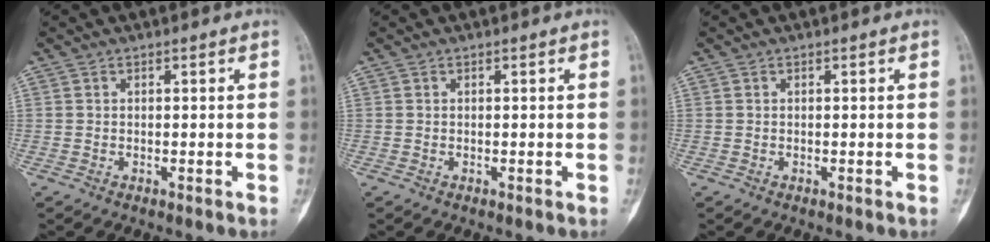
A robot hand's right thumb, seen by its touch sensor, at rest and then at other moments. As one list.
[{"total": 0.0}, {"total": 0.0}]